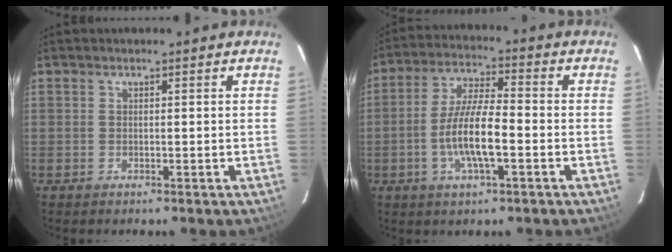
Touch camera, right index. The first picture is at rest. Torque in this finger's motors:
{"motor_torque": [1.40, -0.74, 0.79, 0.21]}